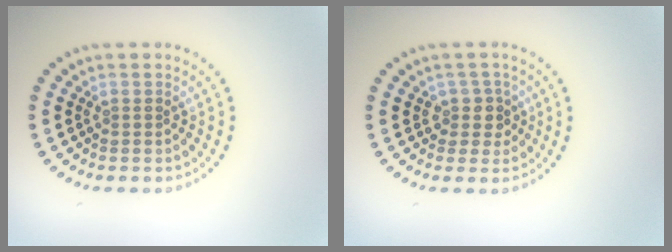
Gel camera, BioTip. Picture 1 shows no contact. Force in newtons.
{"total": 2.1, "press": 1.7, "slide": 1.3}